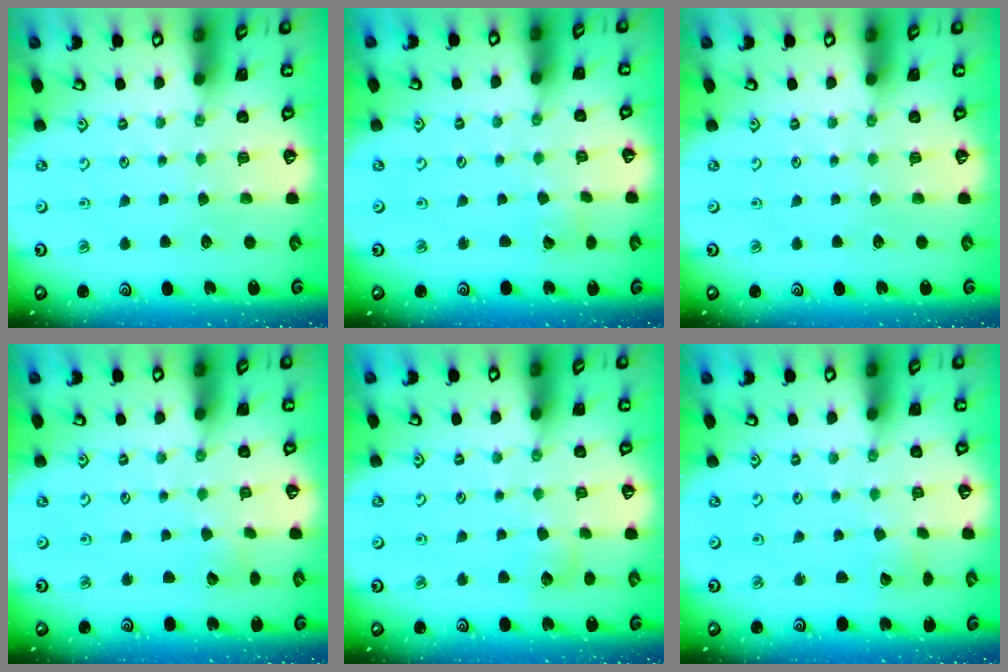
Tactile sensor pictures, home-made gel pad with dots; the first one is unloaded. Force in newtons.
{"total": 1.4, "press": 1.4, "slide": 0.1}
{"total": 0.0}
{"total": 2.4, "press": 2.4, "slide": 0.2}
{"total": 5.2, "press": 5.2, "slide": 0.3}
{"total": 2.6, "press": 2.6, "slide": 0.4}